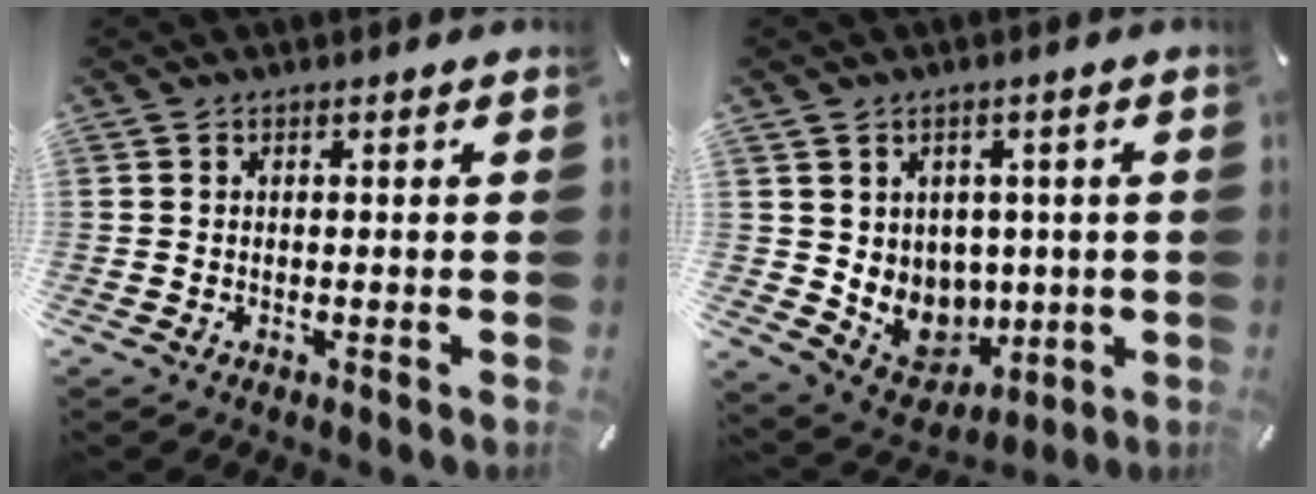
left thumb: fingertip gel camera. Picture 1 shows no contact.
{"total": 7.8, "force": [2.1, 7.4, 1.1], "torque": [-0.026, -0.029, 0.057]}